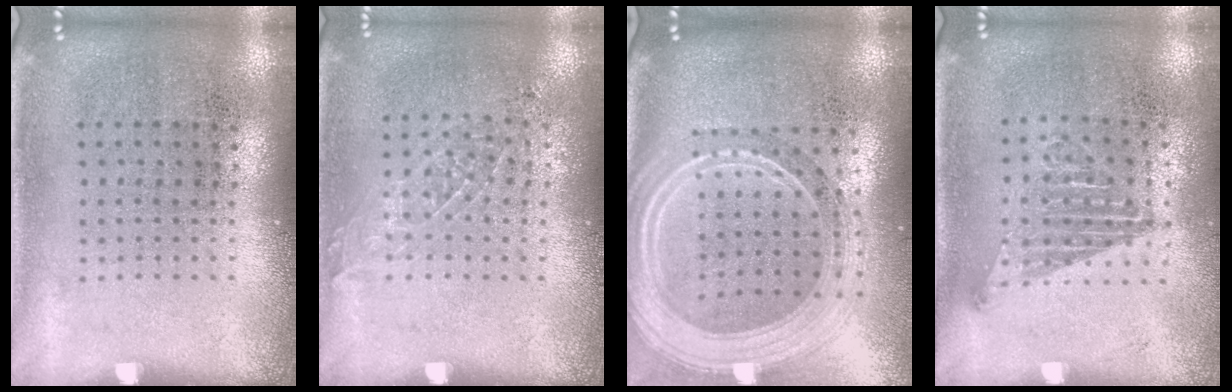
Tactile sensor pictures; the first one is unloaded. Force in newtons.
{"total": 0.9, "press": 0.9, "slide": 0.1}
{"total": 2.7, "press": 2.2, "slide": 1.5}
{"total": 1.2, "press": 1.0, "slide": 0.6}